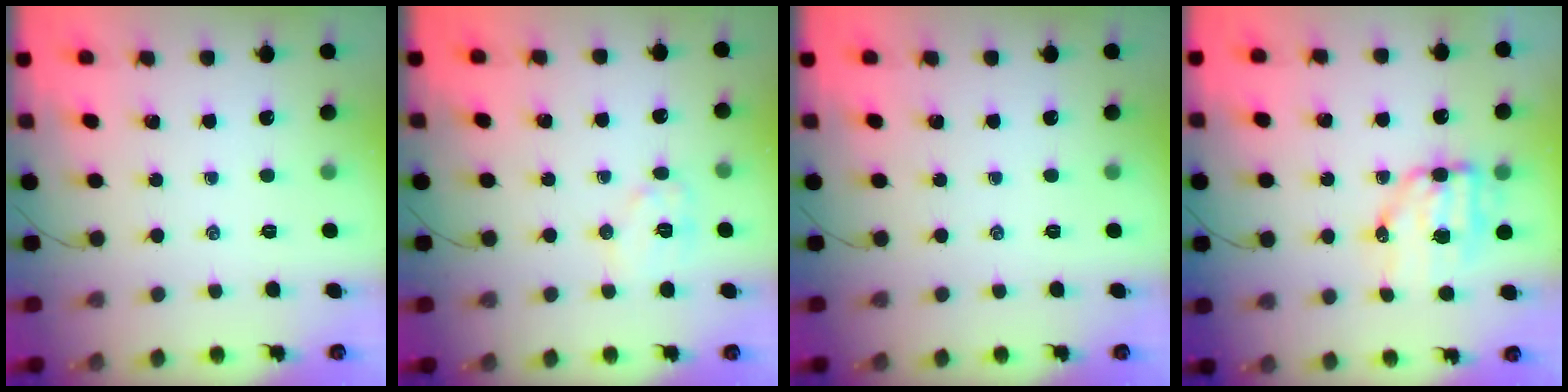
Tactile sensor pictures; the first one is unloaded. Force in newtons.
{"total": 7.7, "press": 7.7, "slide": 0.6}
{"total": 0.0}
{"total": 8.5, "press": 8.3, "slide": 1.6}